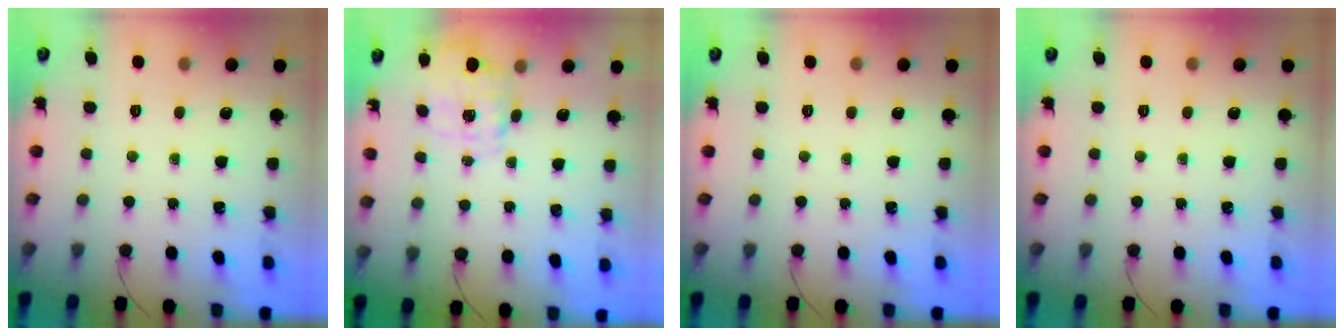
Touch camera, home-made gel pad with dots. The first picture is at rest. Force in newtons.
{"total": 3.9, "press": 3.9, "slide": 0.8}
{"total": 0.0}
{"total": 0.0}